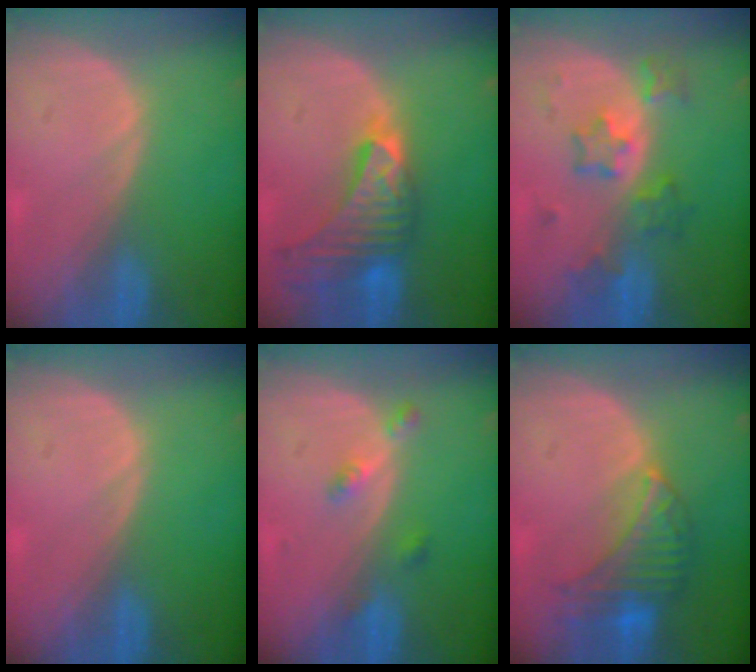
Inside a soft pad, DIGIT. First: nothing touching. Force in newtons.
{"total": 9.3, "press": 8.3, "slide": 4.3}
{"total": 6.1, "press": 5.9, "slide": 1.6}
{"total": 0.0}
{"total": 3.2, "press": 2.7, "slide": 1.7}
{"total": 8.1, "press": 7.2, "slide": 3.6}